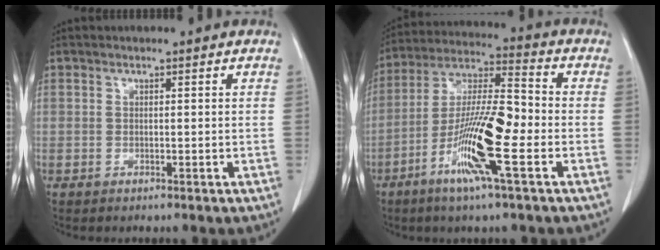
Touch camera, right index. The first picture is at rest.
{"total": 14.5, "force": [-5.0, 1.0, 13.6], "torque": [-0.261, -0.008, -0.102]}